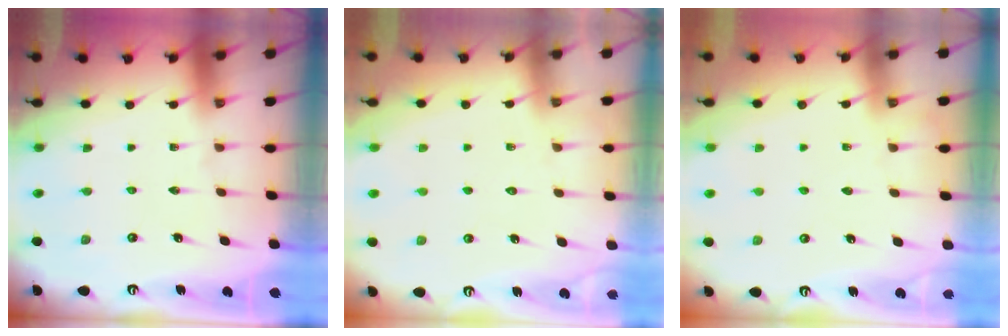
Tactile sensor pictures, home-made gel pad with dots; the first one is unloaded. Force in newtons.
{"total": 5.2, "press": 5.1, "slide": 0.6}
{"total": 3.2, "press": 3.1, "slide": 0.5}